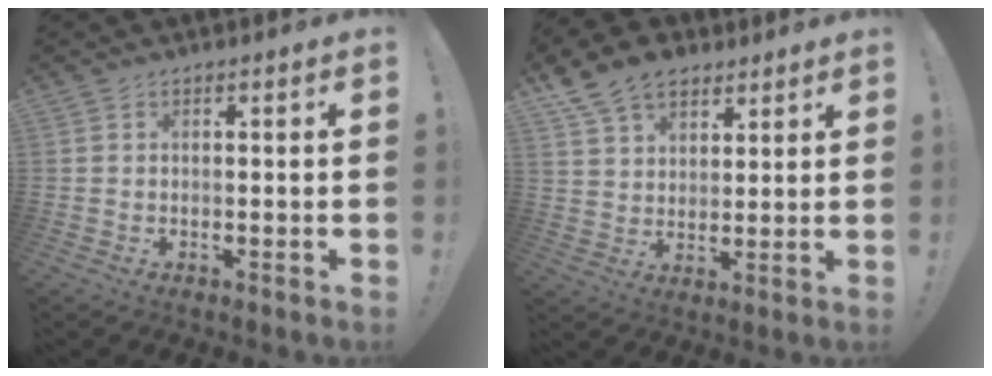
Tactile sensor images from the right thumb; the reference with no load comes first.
{"total": 11.5, "force": [7.7, 7.5, 4.2], "torque": [-0.072, -0.039, 0.152]}